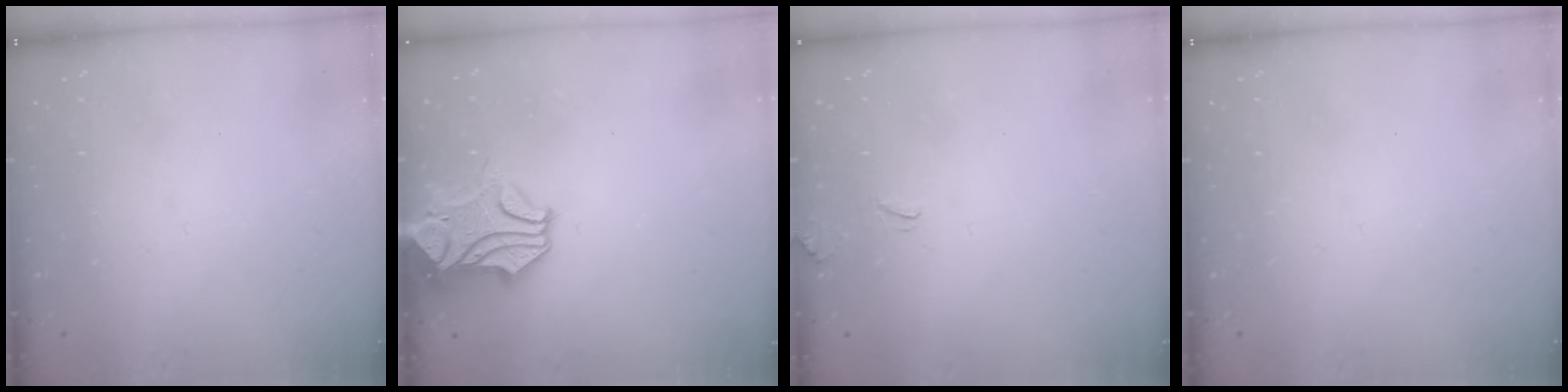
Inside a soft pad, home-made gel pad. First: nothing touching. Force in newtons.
{"total": 2.6, "press": 2.3, "slide": 1.4}
{"total": 3.6, "press": 3.5, "slide": 0.4}
{"total": 0.0}